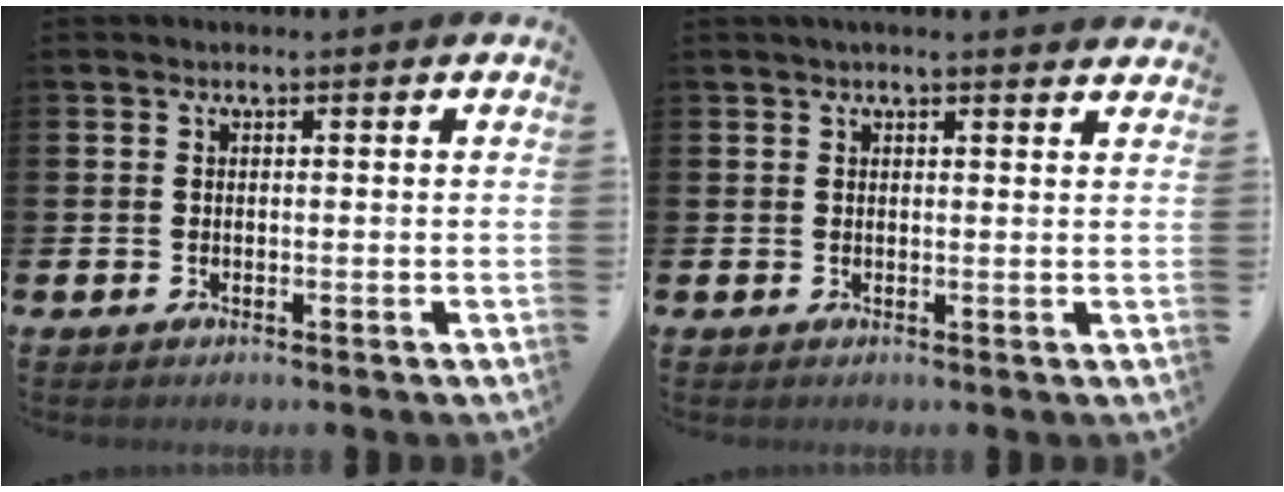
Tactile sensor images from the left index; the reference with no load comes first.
{"total": 1.6, "force": [1.5, -0.1, 0.4], "torque": [-0.009, -0.004, 0.027]}